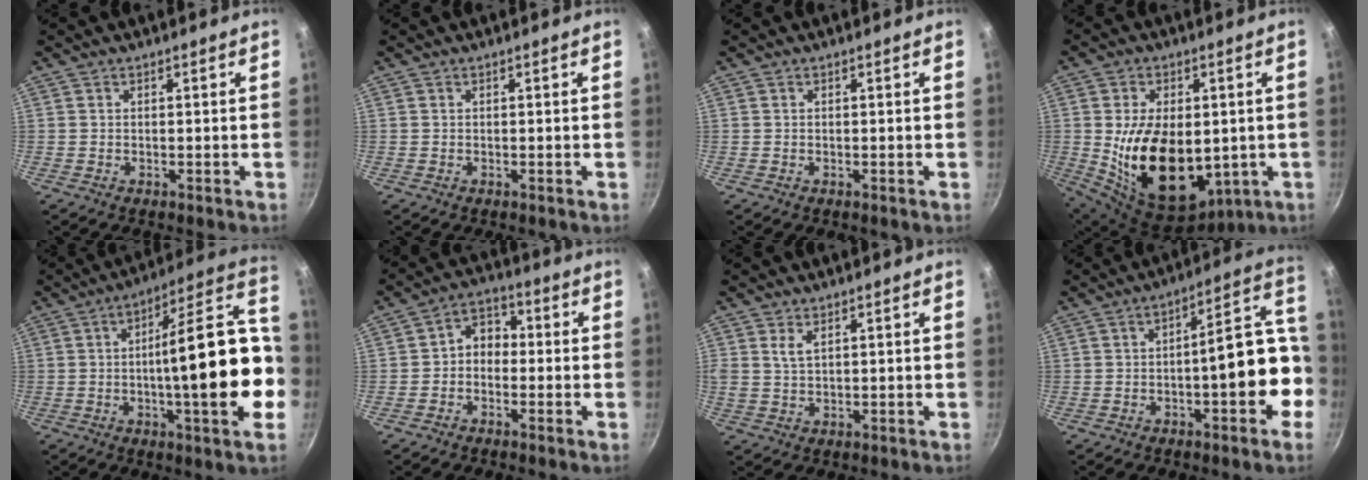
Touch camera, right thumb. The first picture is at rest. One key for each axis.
{"total": 0.0}
{"total": 0.0}
{"total": 19.8, "fx": -0.7, "fy": 12.6, "fz": 15.2, "tx": -0.250, "ty": -0.024, "tz": 0.013}
{"total": 24.1, "fx": -3.0, "fy": 7.0, "fz": 22.9, "tx": -0.306, "ty": 0.034, "tz": -0.055}
{"total": 5.2, "fx": -1.0, "fy": 4.1, "fz": 3.1, "tx": -0.023, "ty": 0.026, "tz": -0.032}
{"total": 2.7, "fx": 1.2, "fy": 1.5, "fz": 2.0, "tx": -0.035, "ty": -0.007, "tz": 0.024}
{"total": 14.6, "fx": -3.0, "fy": 5.7, "fz": 13.1, "tx": -0.133, "ty": 0.061, "tz": -0.044}